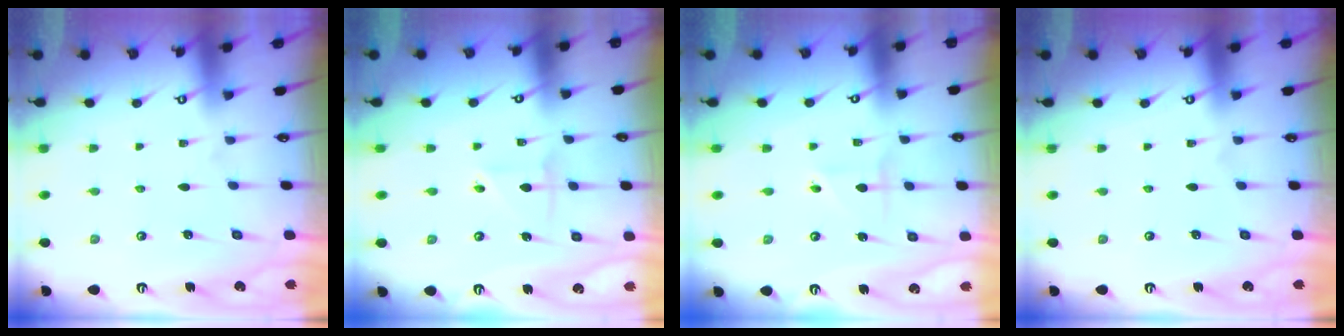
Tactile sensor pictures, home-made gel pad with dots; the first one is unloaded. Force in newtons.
{"total": 2.5, "press": 2.5, "slide": 0.3}
{"total": 1.6, "press": 1.4, "slide": 0.9}
{"total": 0.0}